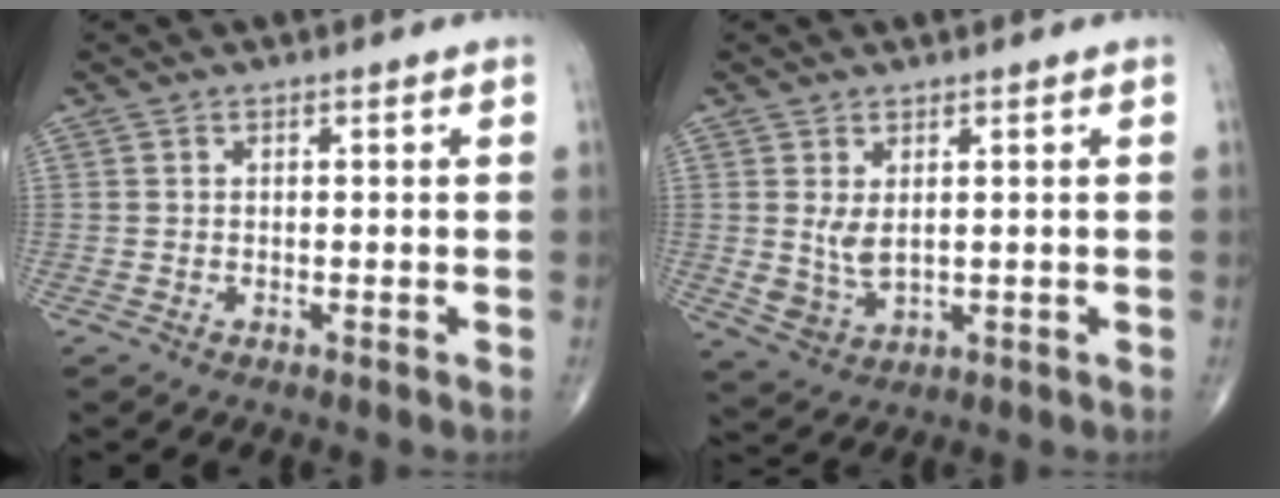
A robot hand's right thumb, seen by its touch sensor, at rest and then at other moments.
{"total": 4.6, "force": [0.9, 2.7, 3.6], "torque": [-0.066, -0.013, 0.029]}